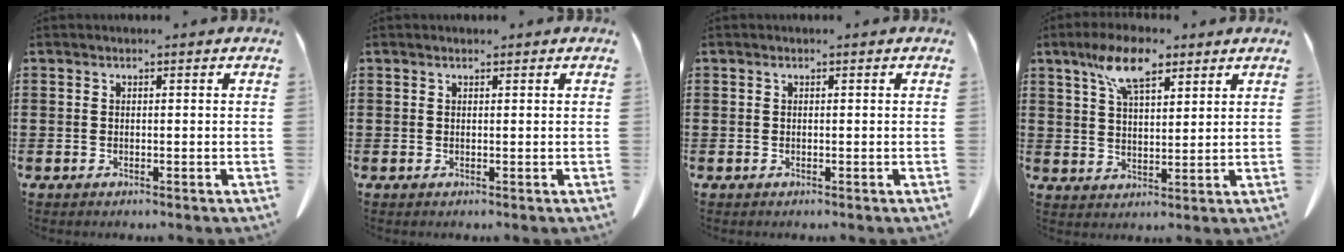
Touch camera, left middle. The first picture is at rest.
{"total": 0.5, "force": [0.4, 0.1, 0.3], "torque": [-0.007, -0.002, 0.010]}
{"total": 0.0}
{"total": 8.9, "force": [5.8, 3.2, 5.9], "torque": [-0.122, -0.004, 0.104]}